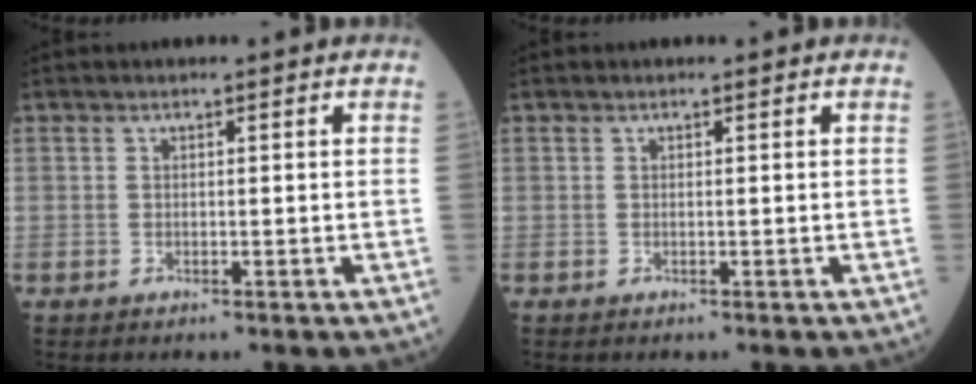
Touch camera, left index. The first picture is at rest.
{"total": 0.0}